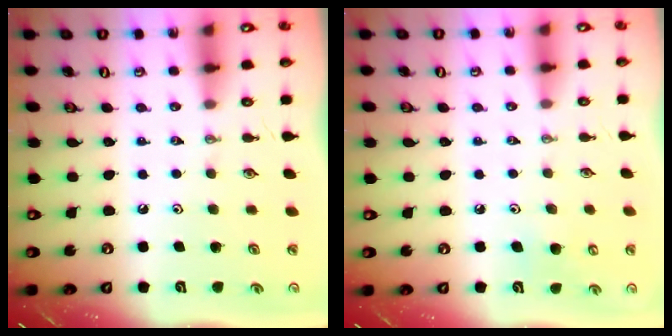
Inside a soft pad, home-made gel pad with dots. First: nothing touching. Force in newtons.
{"total": 6.7, "press": 6.4, "slide": 1.9}